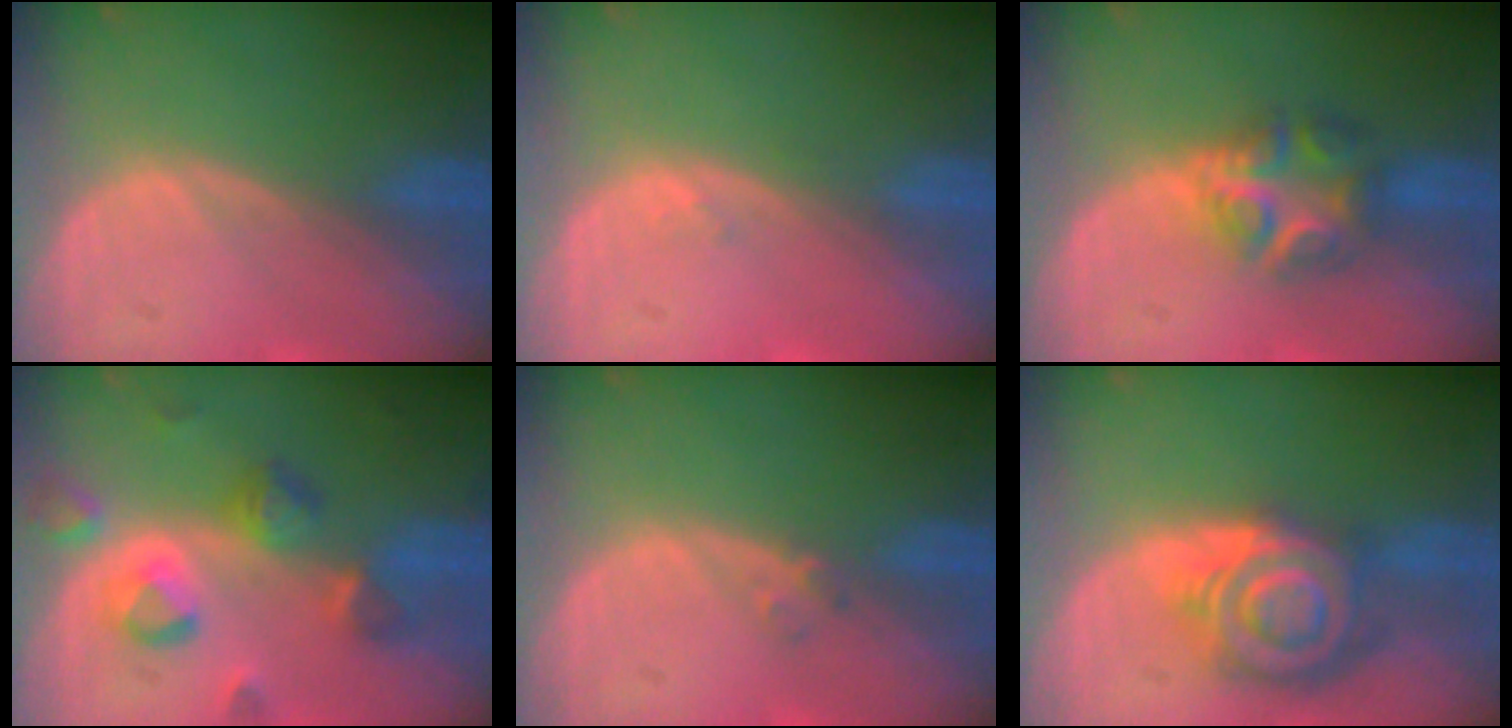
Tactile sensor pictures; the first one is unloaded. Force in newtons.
{"total": 0.7, "press": 0.6, "slide": 0.3}
{"total": 6.1, "press": 6.1, "slide": 0.9}
{"total": 7.6, "press": 7.5, "slide": 1.6}
{"total": 1.0, "press": 1.0, "slide": 0.2}
{"total": 9.1, "press": 9.1, "slide": 0.5}